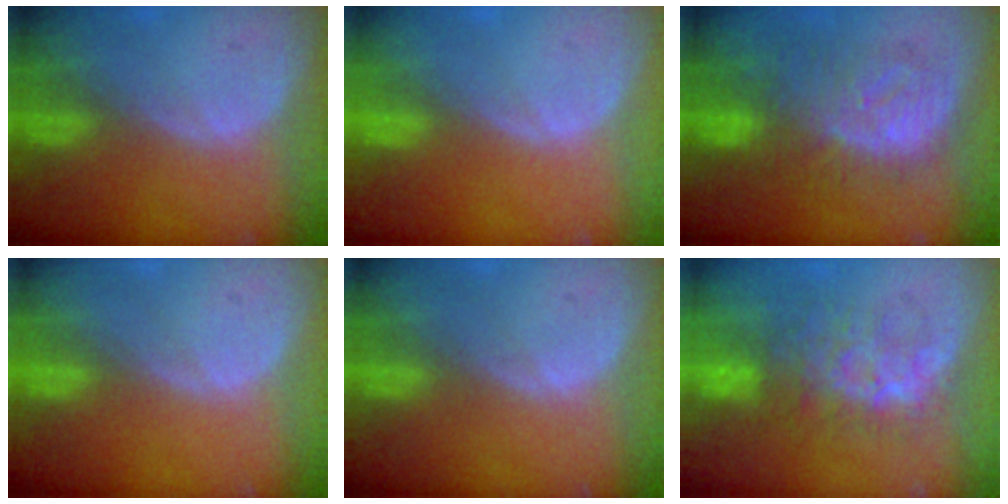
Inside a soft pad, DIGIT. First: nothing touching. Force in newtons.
{"total": 0.0}
{"total": 9.0, "press": 9.0, "slide": 0.3}
{"total": 0.0}
{"total": 0.0}
{"total": 8.0, "press": 7.8, "slide": 1.9}